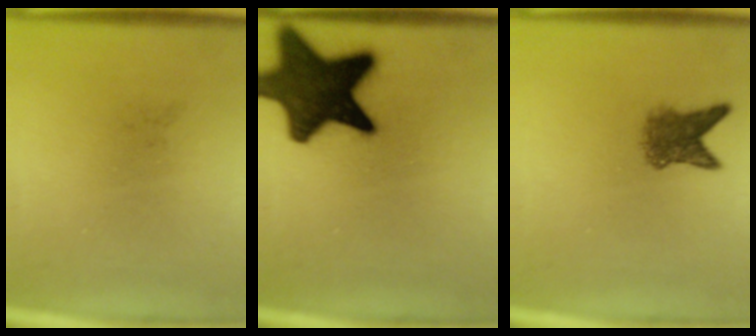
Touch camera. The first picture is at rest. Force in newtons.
{"total": 17.2}
{"total": 4.2}